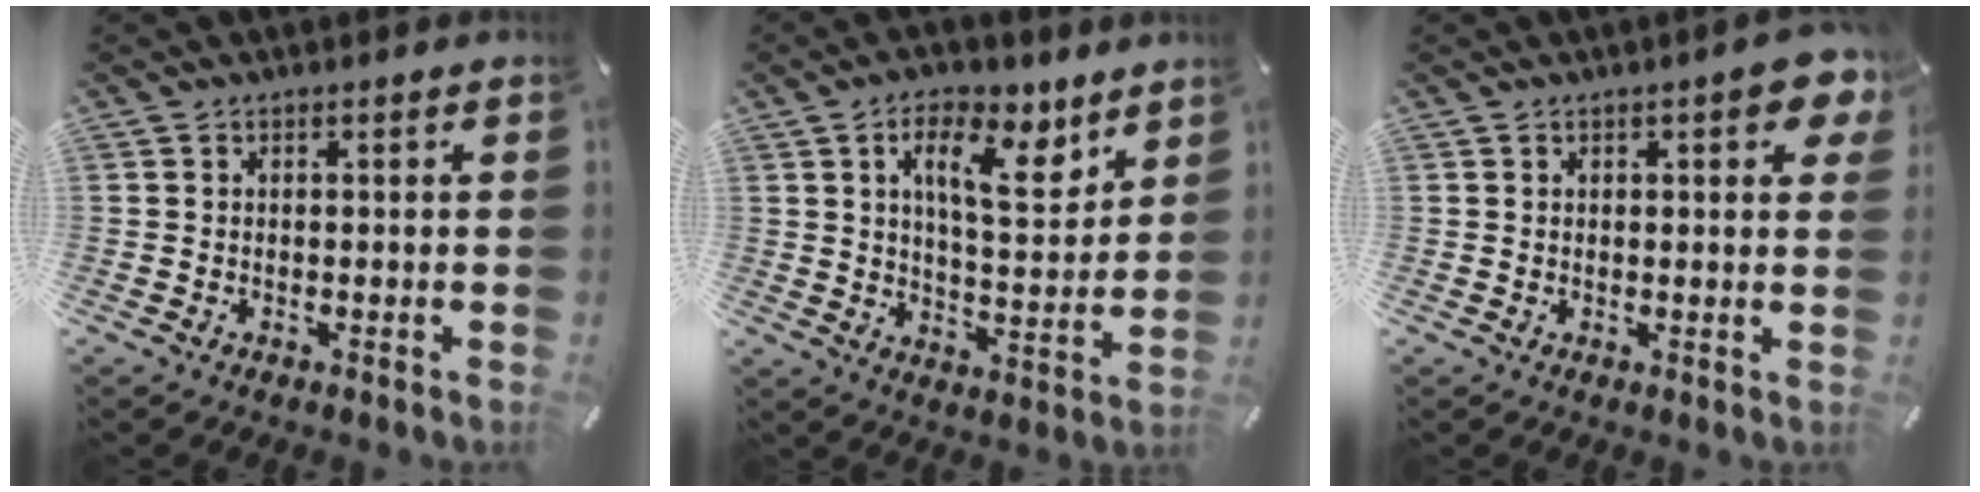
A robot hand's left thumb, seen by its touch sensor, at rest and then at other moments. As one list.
[{"total": 13.5, "force": [7.4, 6.0, 9.6], "torque": [-0.148, -0.031, 0.125]}, {"total": 5.7, "force": [2.3, 2.1, 4.8], "torque": [-0.062, -0.006, 0.035]}]